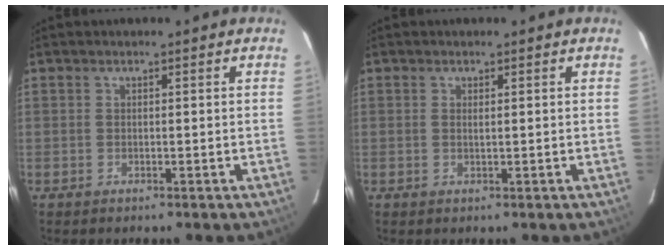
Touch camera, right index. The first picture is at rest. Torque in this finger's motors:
{"motor_torque": [-0.19, 0.02, 0.00, 0.00]}